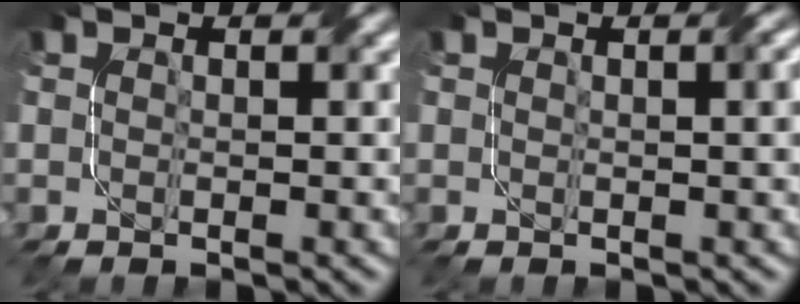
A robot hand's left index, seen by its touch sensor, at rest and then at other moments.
{"total": 2.3, "force": [0.6, 0.7, 2.1], "torque": [-0.016, 0.006, 0.006]}